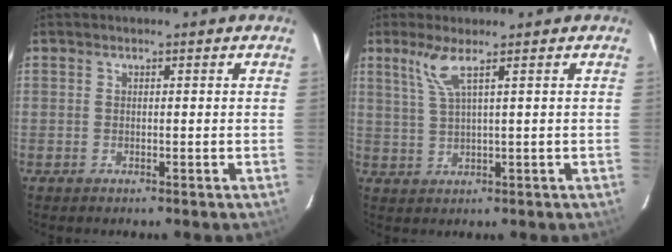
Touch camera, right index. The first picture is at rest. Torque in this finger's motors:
{"motor_torque": [0.26, 0.01, 0.22, 0.07]}